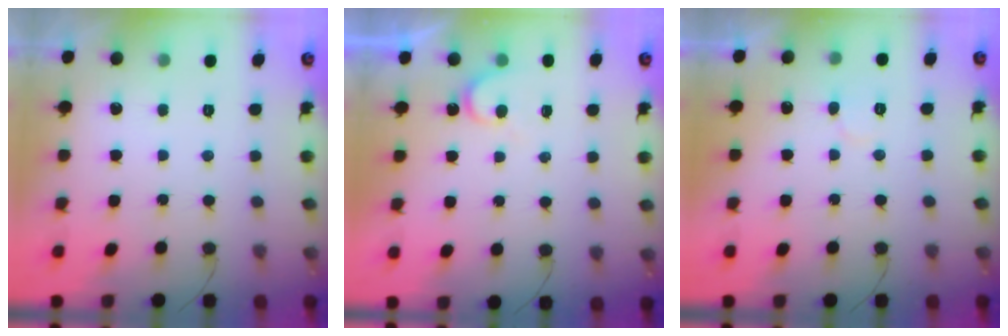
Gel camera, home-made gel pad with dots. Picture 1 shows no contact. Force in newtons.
{"total": 4.5, "press": 4.4, "slide": 0.4}
{"total": 4.7, "press": 4.6, "slide": 0.5}